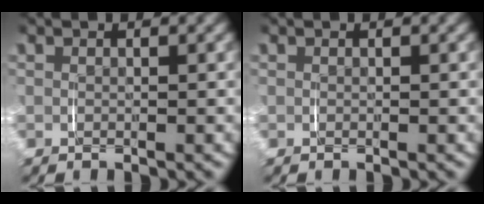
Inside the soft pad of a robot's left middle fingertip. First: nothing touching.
{"total": 0.0}